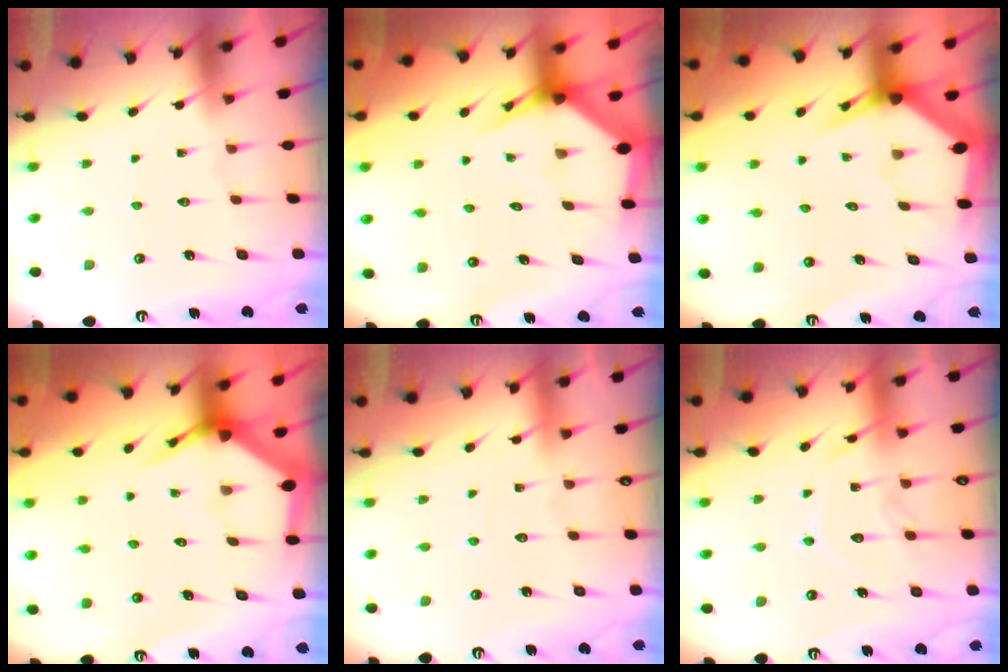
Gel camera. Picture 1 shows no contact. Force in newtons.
{"total": 3.4, "press": 3.4, "slide": 0.4}
{"total": 3.8, "press": 3.8, "slide": 0.2}
{"total": 3.8, "press": 3.8, "slide": 0.5}
{"total": 2.1, "press": 2.1, "slide": 0.2}
{"total": 13.0, "press": 13.0, "slide": 1.1}